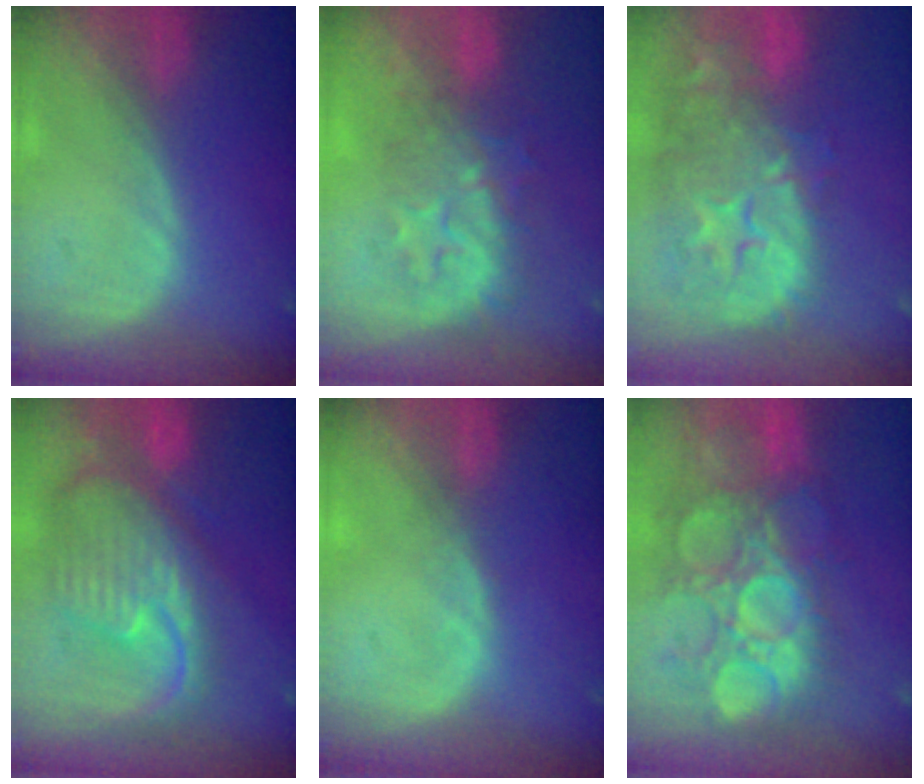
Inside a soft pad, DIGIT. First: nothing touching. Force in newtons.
{"total": 7.9, "press": 7.8, "slide": 1.6}
{"total": 15.1, "press": 12.1, "slide": 9.0}
{"total": 12.3, "press": 10.6, "slide": 6.2}
{"total": 0.9, "press": 0.9, "slide": 0.2}
{"total": 12.9, "press": 12.0, "slide": 4.8}